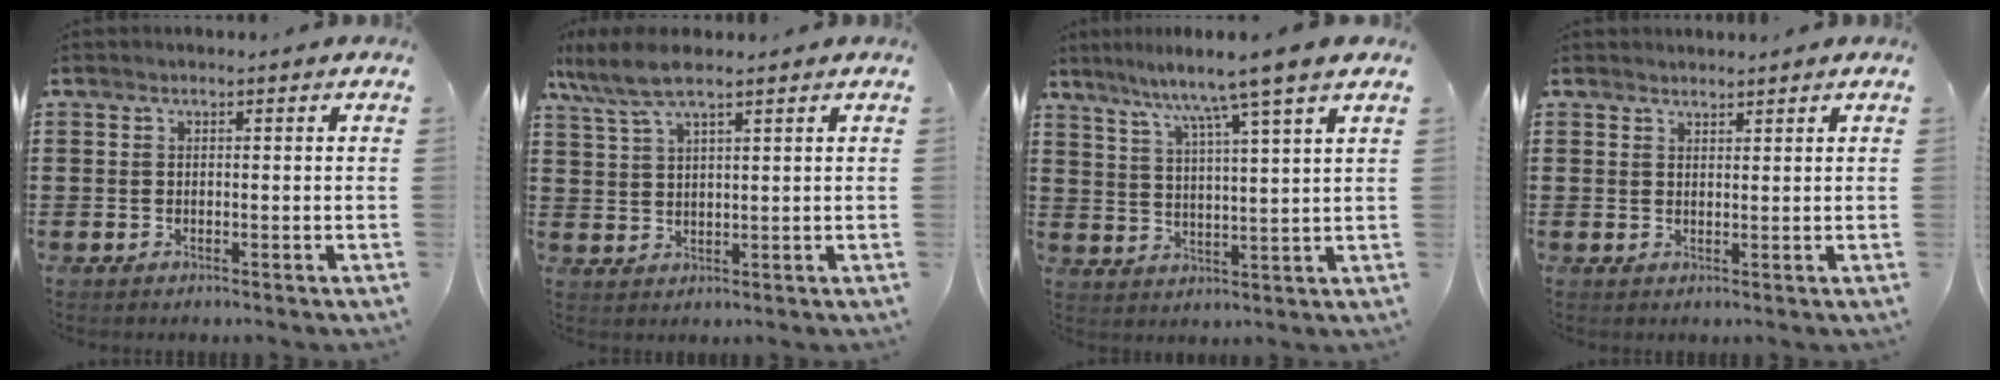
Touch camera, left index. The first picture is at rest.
{"total": 6.3, "force": [4.5, 1.3, 4.1], "torque": [-0.098, -0.007, 0.080]}
{"total": 7.4, "force": [5.8, -1.5, 4.2], "torque": [-0.102, -0.033, 0.093]}
{"total": 1.6, "force": [1.5, 0.2, 0.0], "torque": [-0.001, 0.000, 0.031]}